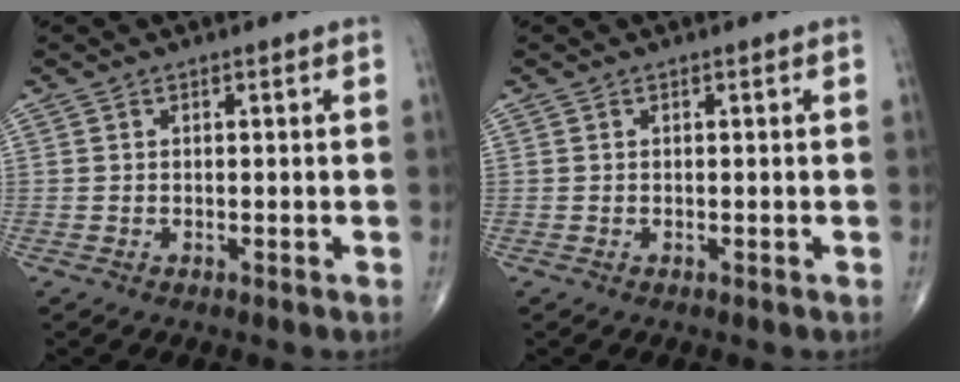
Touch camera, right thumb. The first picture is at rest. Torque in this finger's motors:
{"motor_torque": [-0.13, 0.13, -0.14, -0.01, 0.00]}